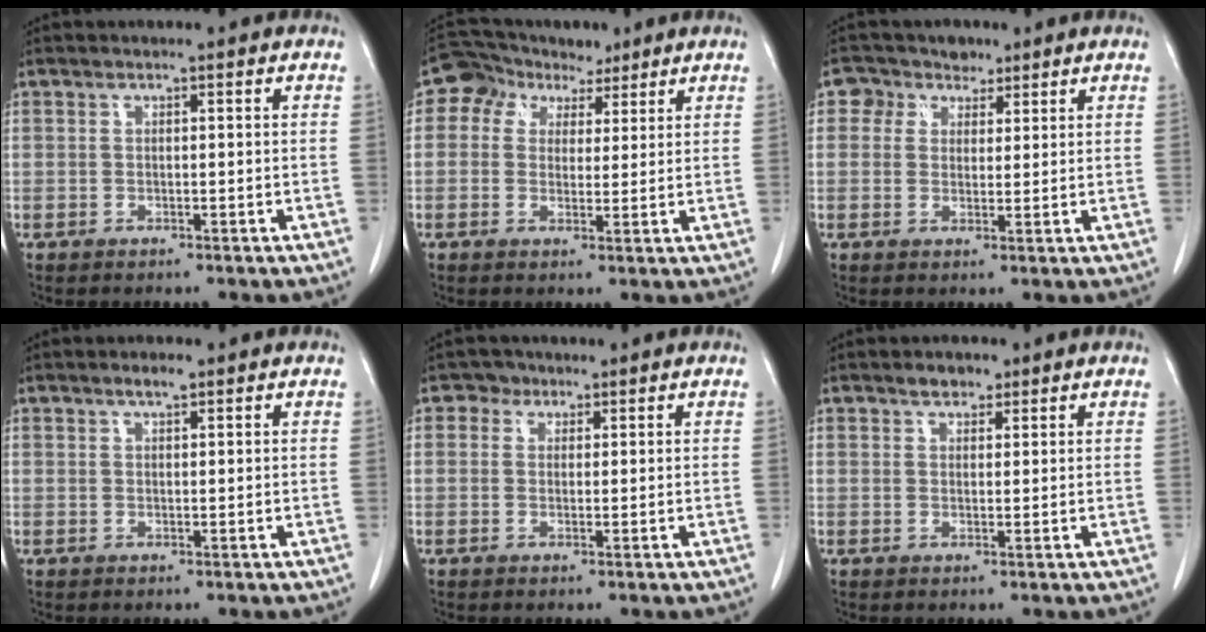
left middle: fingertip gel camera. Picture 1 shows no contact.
{"total": 6.3, "force": [3.5, 5.0, 1.8], "torque": [-0.031, 0.038, 0.061]}
{"total": 4.2, "force": [2.5, 3.4, 0.2], "torque": [-0.002, 0.018, 0.040]}
{"total": 1.6, "force": [1.1, 0.3, 1.0], "torque": [-0.023, 0.002, 0.021]}
{"total": 1.9, "force": [1.1, 1.6, 0.0], "torque": [0.003, 0.001, 0.011]}
{"total": 2.3, "force": [1.7, 1.2, 0.9], "torque": [-0.017, 0.004, 0.025]}